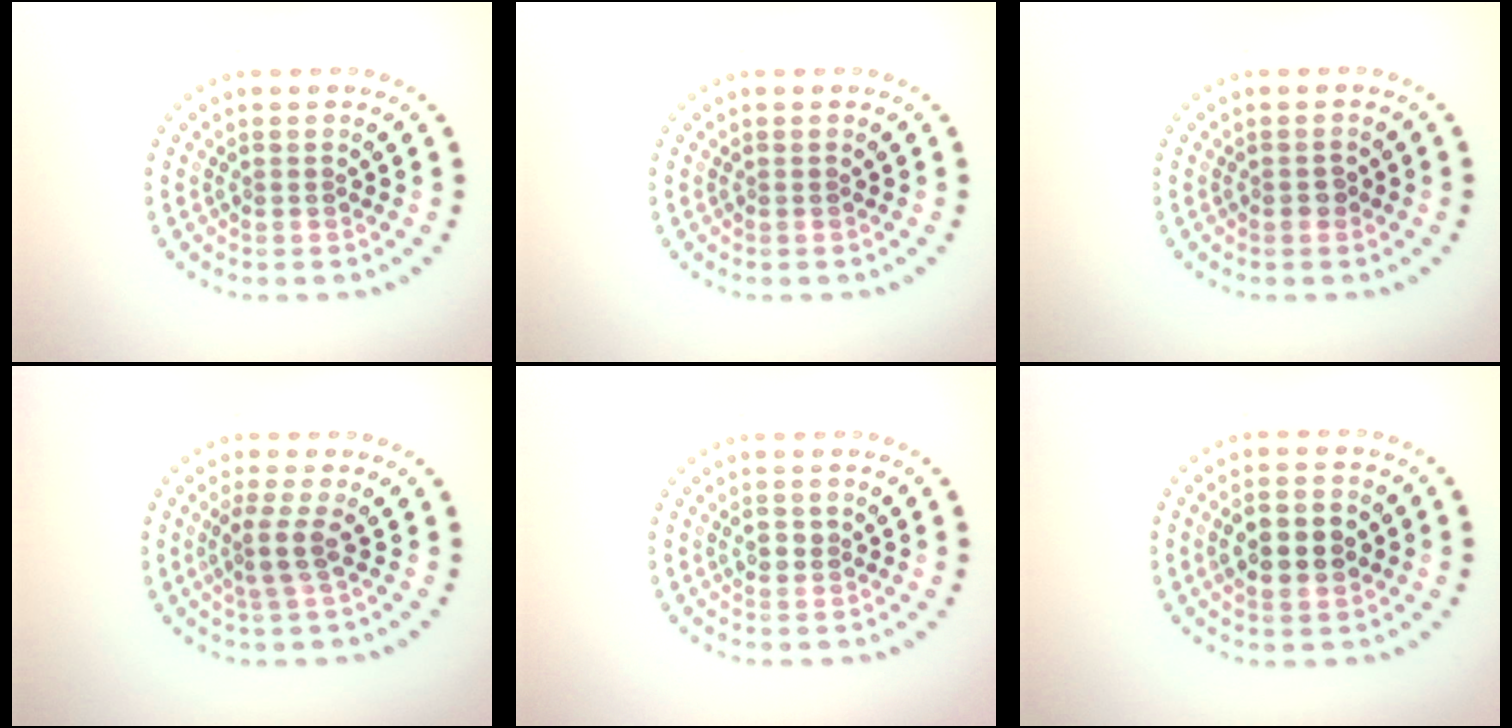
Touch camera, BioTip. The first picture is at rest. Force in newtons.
{"total": 0.0}
{"total": 0.8, "press": 0.8, "slide": 0.2}
{"total": 2.2, "press": 1.4, "slide": 1.6}
{"total": 1.0, "press": 1.0, "slide": 0.1}
{"total": 4.9, "press": 4.9, "slide": 0.3}